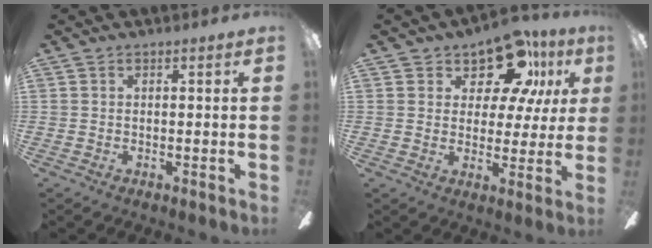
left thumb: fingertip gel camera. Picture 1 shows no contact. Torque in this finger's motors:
{"motor_torque": [0.17, 0.06, -0.17, 0.08, 0.00]}